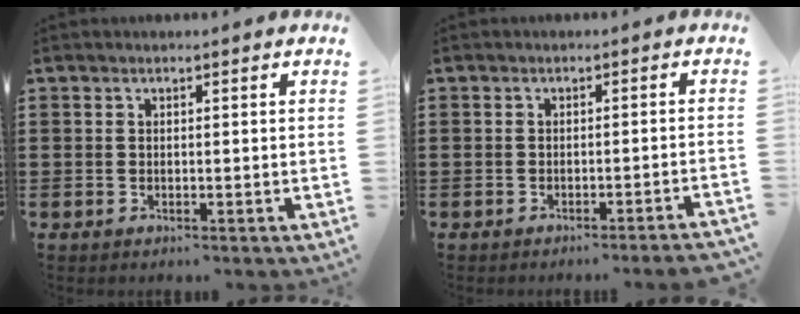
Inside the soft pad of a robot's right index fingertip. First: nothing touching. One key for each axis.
{"total": 1.7, "fx": -1.4, "fy": -0.4, "fz": 0.8, "tx": -0.013, "ty": -0.001, "tz": -0.027}